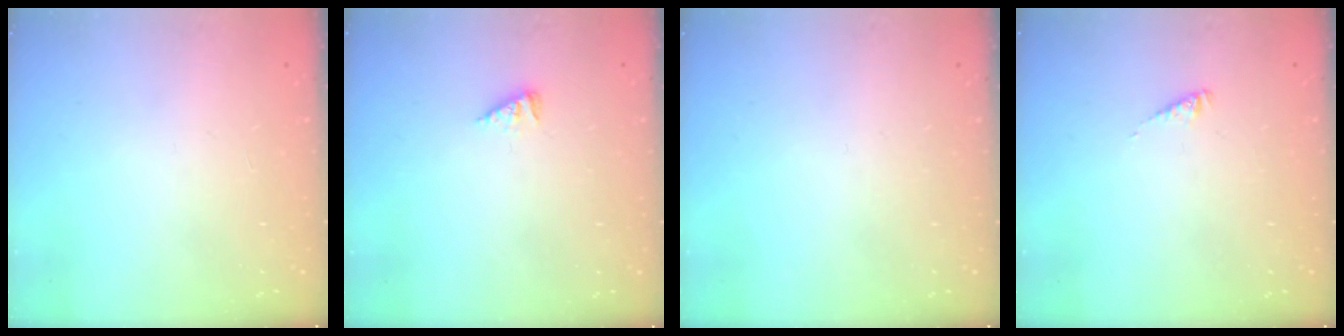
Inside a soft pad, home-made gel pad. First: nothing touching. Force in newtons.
{"total": 2.5, "press": 2.5, "slide": 0.4}
{"total": 0.0}
{"total": 1.4, "press": 1.4, "slide": 0.2}